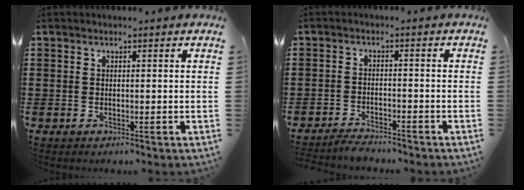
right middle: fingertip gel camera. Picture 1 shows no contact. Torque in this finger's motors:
{"motor_torque": [0.24, 0.16, -0.01, 0.00]}